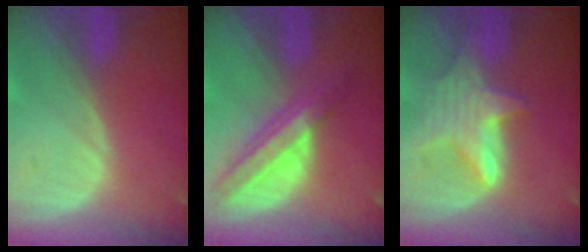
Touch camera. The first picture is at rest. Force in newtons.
{"total": 8.0, "press": 6.7, "slide": 4.4}
{"total": 6.6, "press": 6.6, "slide": 0.2}